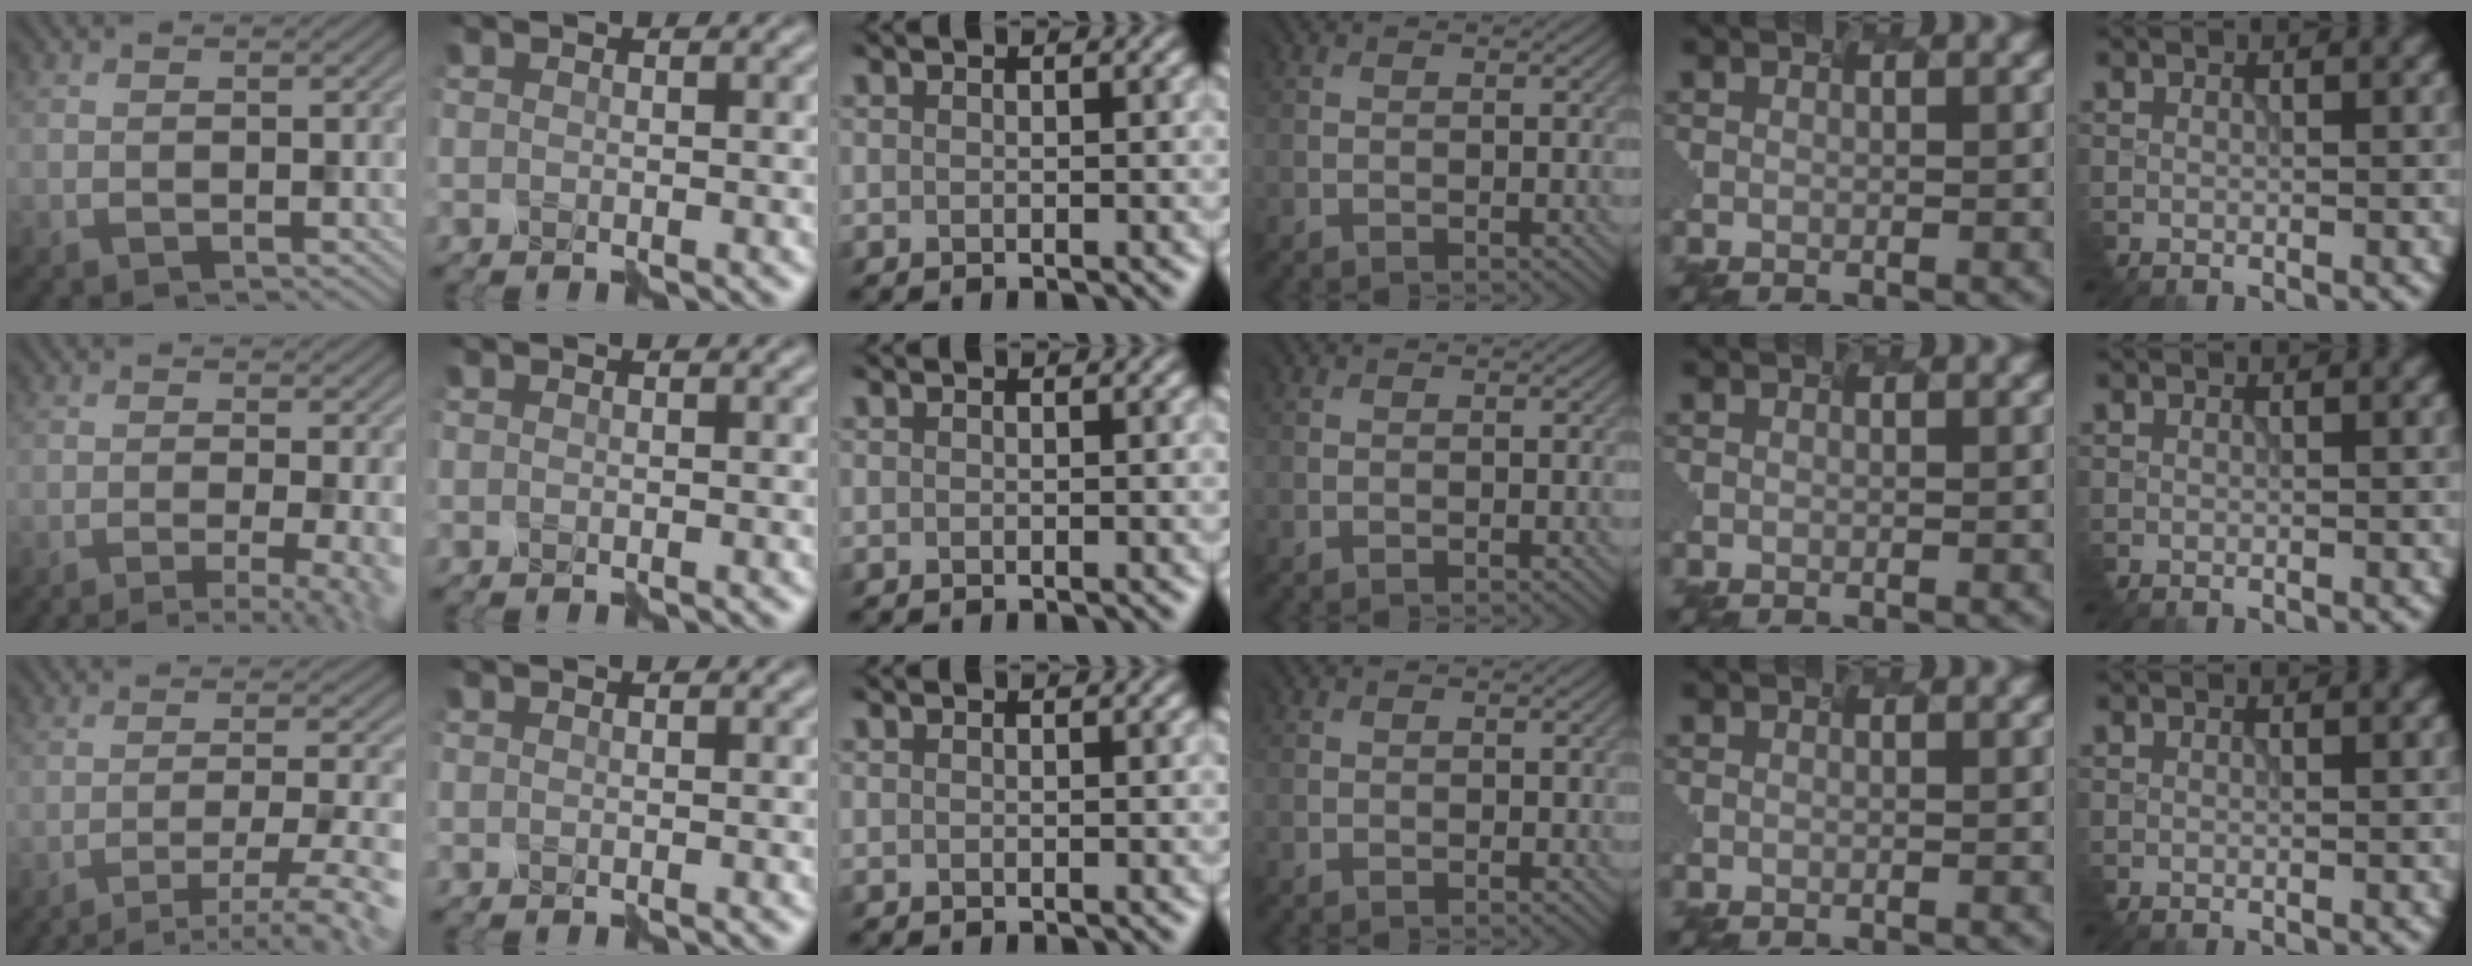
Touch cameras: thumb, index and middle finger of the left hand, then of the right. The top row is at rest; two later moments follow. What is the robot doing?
{"motion": "assemble", "object": "spray bottle"}